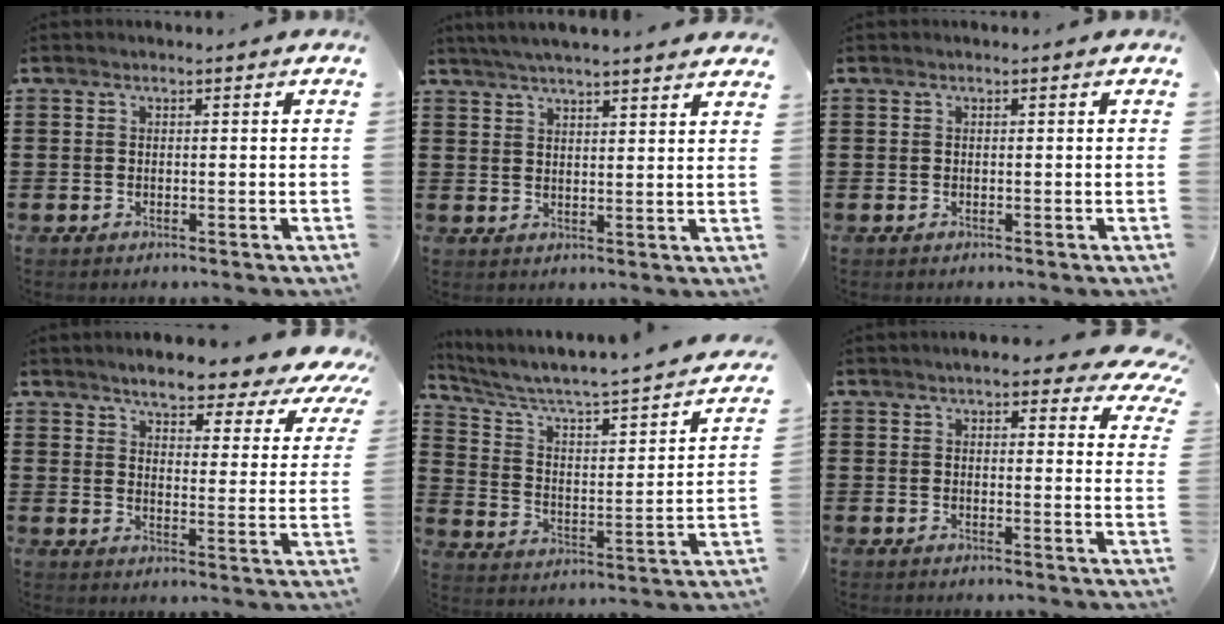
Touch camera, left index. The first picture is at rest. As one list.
[{"total": 3.9, "force": [3.7, -0.5, 1.1], "torque": [-0.032, -0.010, 0.067]}, {"total": 0.0}, {"total": 5.9, "force": [5.5, 0.7, 2.2], "torque": [-0.054, -0.037, 0.089]}, {"total": 3.2, "force": [2.2, 0.7, 2.2], "torque": [-0.061, -0.032, 0.022]}, {"total": 5.2, "force": [4.4, 0.8, 2.7], "torque": [-0.049, -0.011, 0.077]}]